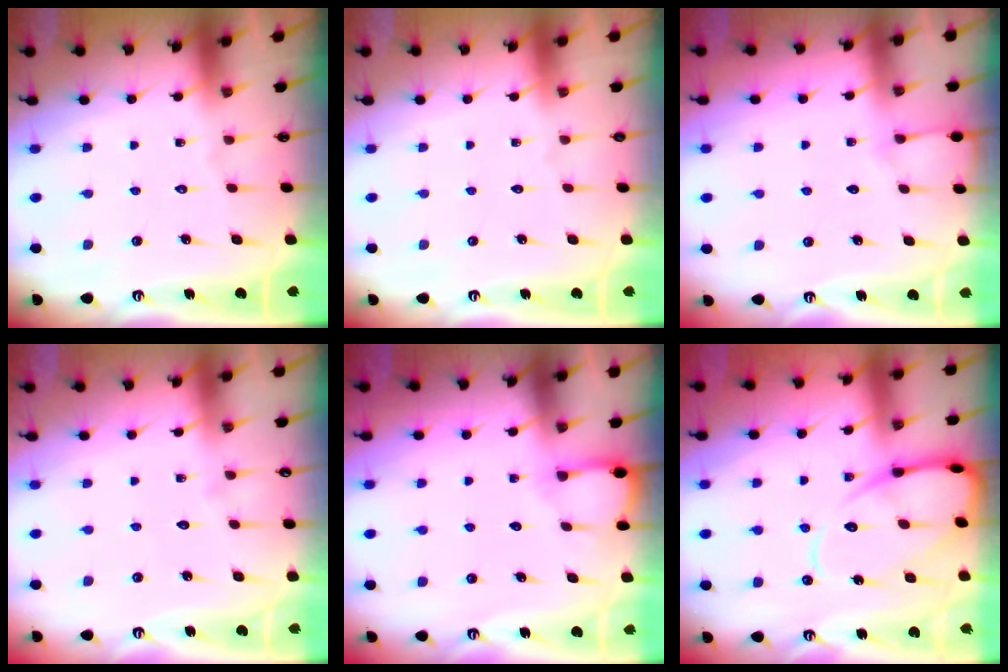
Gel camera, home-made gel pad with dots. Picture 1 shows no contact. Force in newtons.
{"total": 0.0}
{"total": 2.7, "press": 2.7, "slide": 0.5}
{"total": 2.6, "press": 2.6, "slide": 0.3}
{"total": 3.4, "press": 3.4, "slide": 0.3}
{"total": 12.2, "press": 12.2, "slide": 1.1}